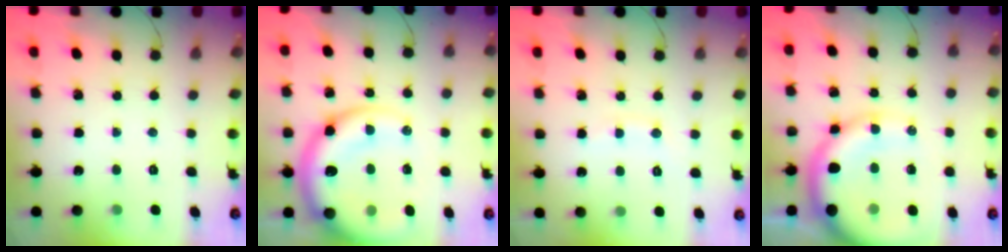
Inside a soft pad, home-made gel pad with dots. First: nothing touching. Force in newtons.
{"total": 19.8, "press": 19.1, "slide": 5.0}
{"total": 5.8, "press": 5.7, "slide": 1.2}
{"total": 15.6, "press": 15.3, "slide": 2.6}